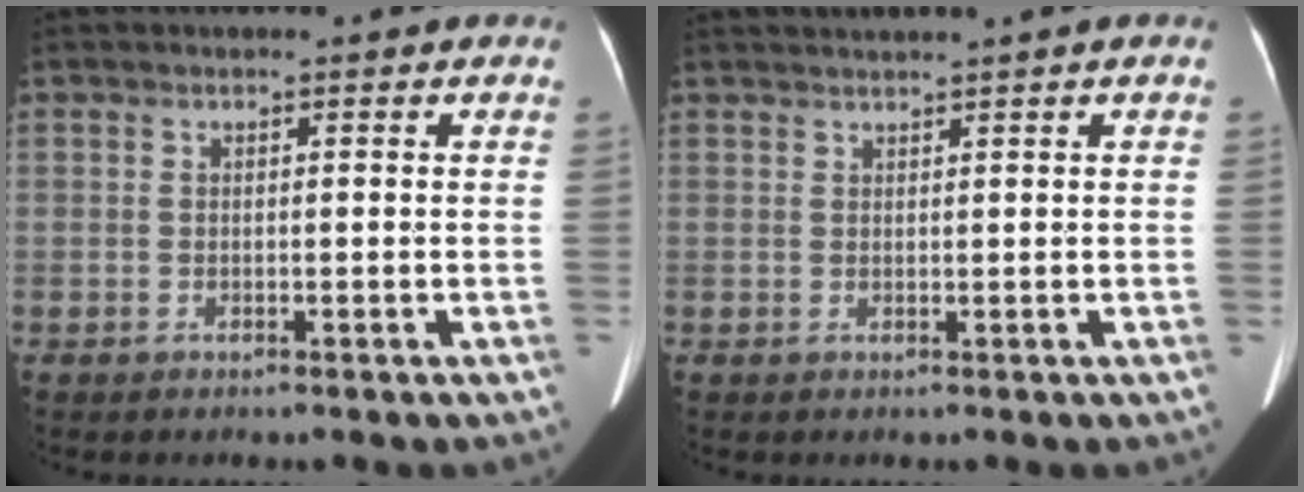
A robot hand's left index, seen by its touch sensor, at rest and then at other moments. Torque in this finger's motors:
{"motor_torque": [-0.74, -1.40, -0.01, 0.04]}